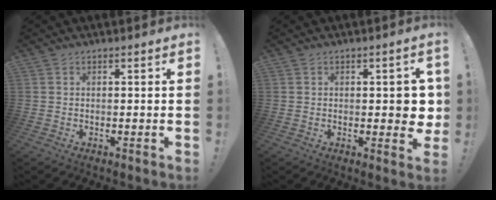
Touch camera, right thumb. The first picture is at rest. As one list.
[{"total": 4.7, "force": [0.0, 2.9, 3.7], "torque": [-0.045, 0.007, 0.002]}]